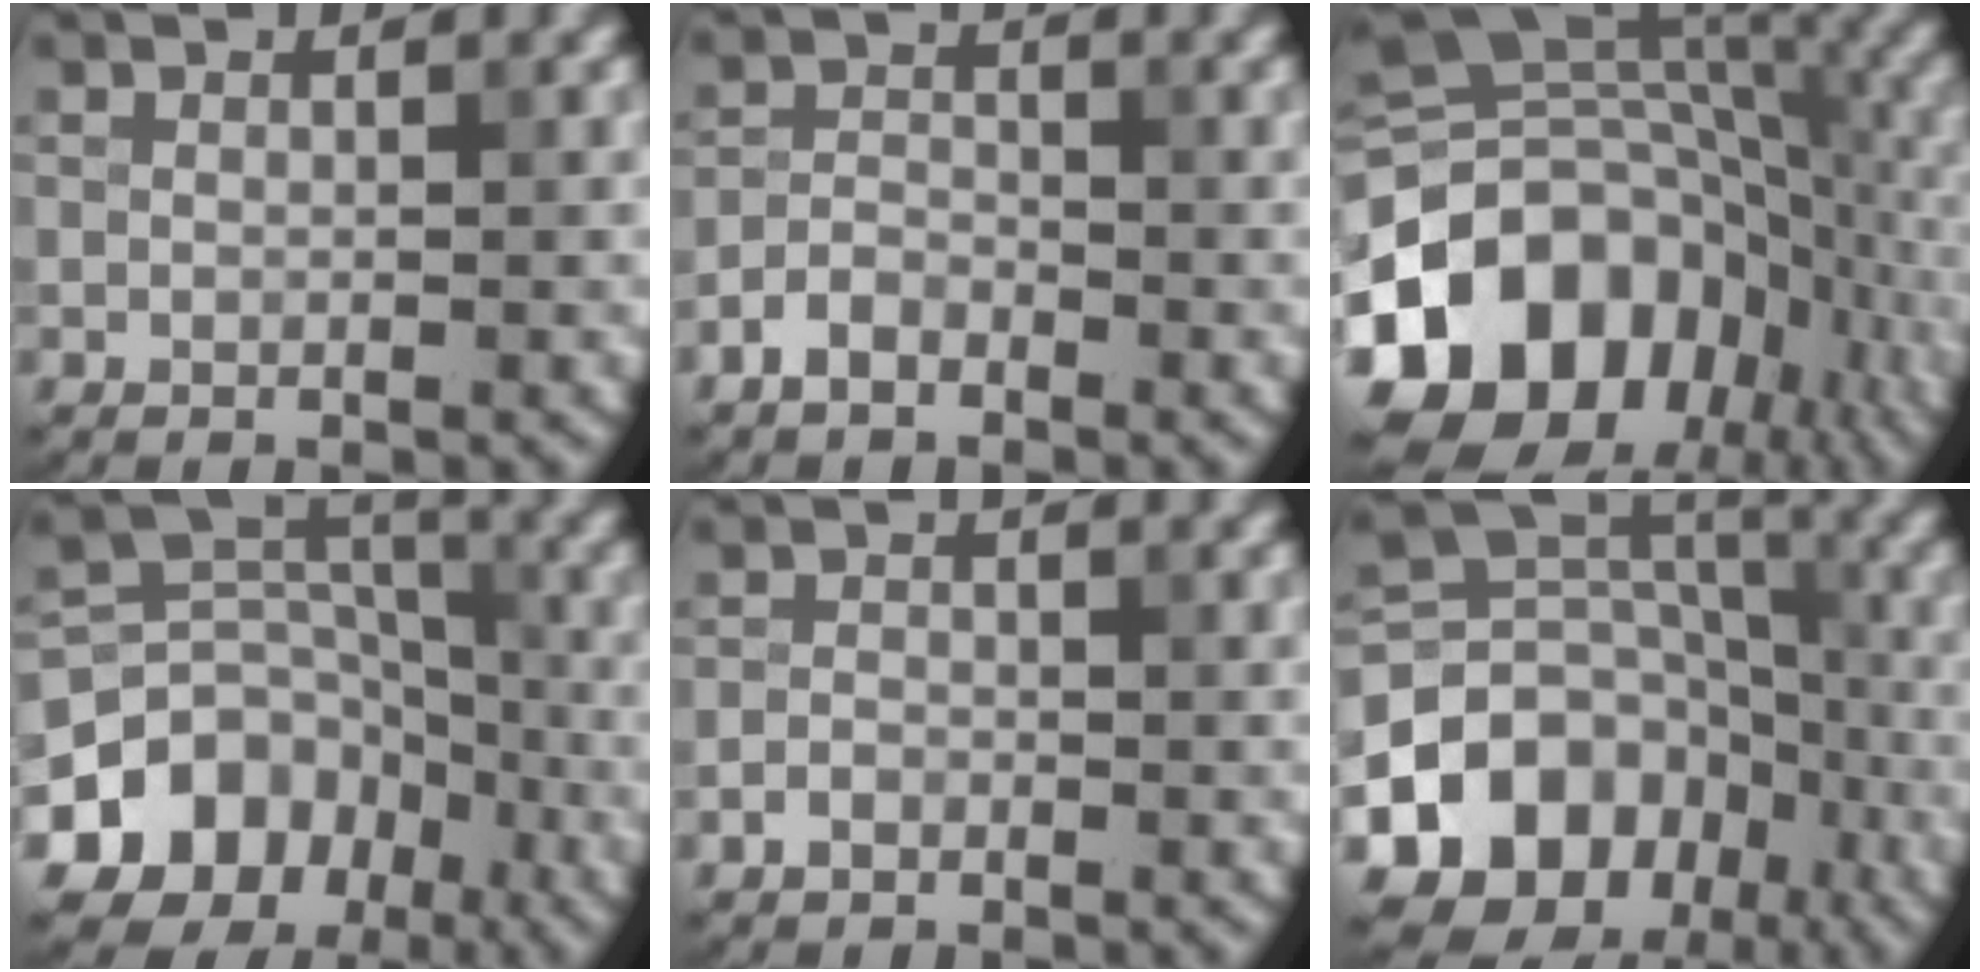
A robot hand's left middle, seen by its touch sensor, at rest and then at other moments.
{"total": 2.3, "force": [-1.6, 1.2, 1.1], "torque": [-0.020, 0.006, -0.037]}
{"total": 17.8, "force": [-7.5, 12.6, 10.1], "torque": [-0.217, -0.005, -0.128]}
{"total": 10.2, "force": [-5.4, 8.0, 3.5], "torque": [-0.065, 0.011, -0.093]}
{"total": 1.3, "force": [-0.8, 0.8, 0.6], "torque": [-0.008, 0.002, -0.019]}
{"total": 11.5, "force": [-5.3, 8.8, 5.2], "torque": [-0.101, -0.004, -0.092]}